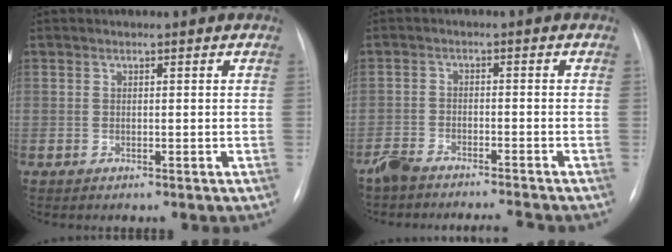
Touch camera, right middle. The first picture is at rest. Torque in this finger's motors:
{"motor_torque": [-0.06, -0.24, 0.08, 0.03]}